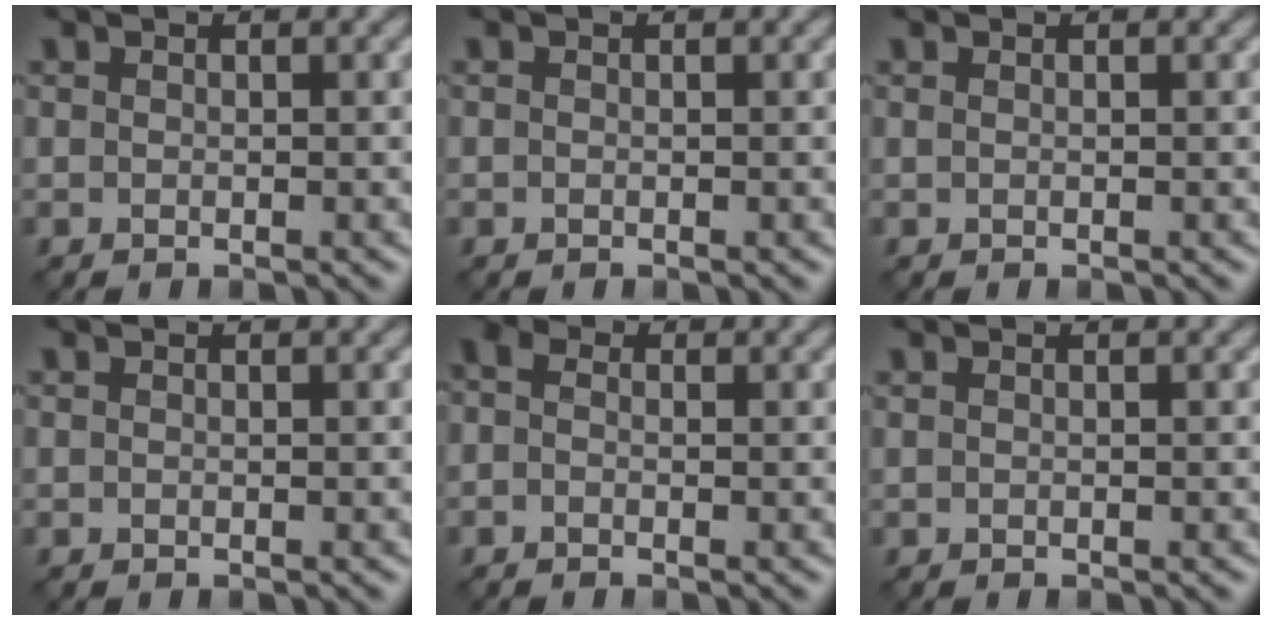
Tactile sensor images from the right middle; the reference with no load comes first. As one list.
[{"total": 0.0}, {"total": 0.0}, {"total": 0.0}, {"total": 2.1, "force": [0.2, 1.7, 1.3], "torque": [-0.029, 0.004, -0.021]}, {"total": 0.0}]